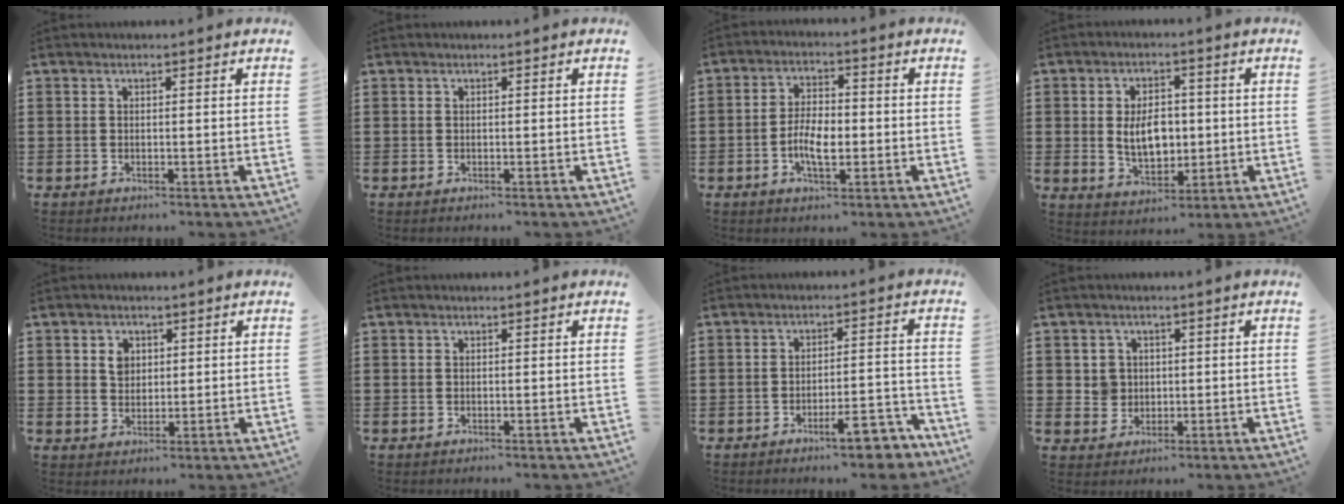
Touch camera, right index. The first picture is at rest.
{"total": 0.0}
{"total": 5.7, "force": [-1.3, 2.7, 4.8], "torque": [-0.098, 0.006, -0.027]}
{"total": 6.8, "force": [0.2, 4.2, 5.3], "torque": [-0.083, 0.002, -0.002]}
{"total": 2.8, "force": [1.1, 2.1, 1.4], "torque": [-0.026, 0.004, 0.018]}
{"total": 0.0}
{"total": 7.2, "force": [-5.2, 1.6, 4.7], "torque": [-0.069, 0.006, -0.090]}
{"total": 3.0, "force": [0.5, 2.9, 0.5], "torque": [-0.023, 0.011, 0.007]}